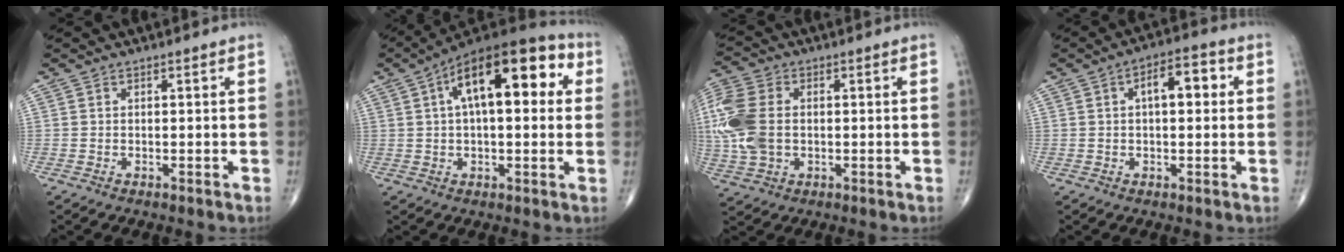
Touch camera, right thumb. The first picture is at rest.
{"total": 19.4, "force": [5.3, 8.6, 16.5], "torque": [-0.233, 0.031, 0.072]}
{"total": 13.5, "force": [0.3, 9.1, 9.9], "torque": [-0.252, 0.007, 0.009]}
{"total": 7.0, "force": [1.3, 3.3, 6.1], "torque": [-0.080, 0.018, 0.013]}